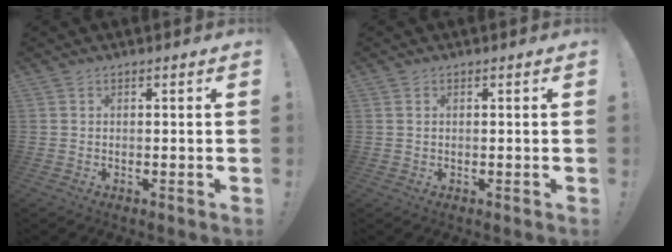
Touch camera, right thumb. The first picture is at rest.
{"total": 0.8, "force": [0.4, 0.5, 0.4], "torque": [-0.012, 0.004, 0.009]}